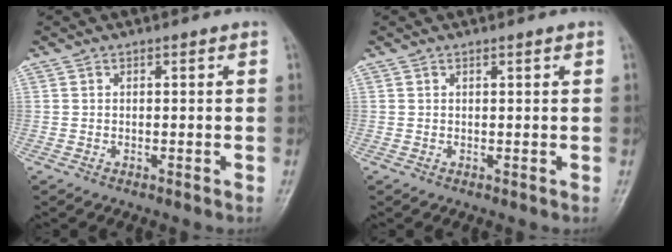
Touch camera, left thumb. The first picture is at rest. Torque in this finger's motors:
{"motor_torque": [-0.24, -0.12, -0.09, -0.01, -0.07]}